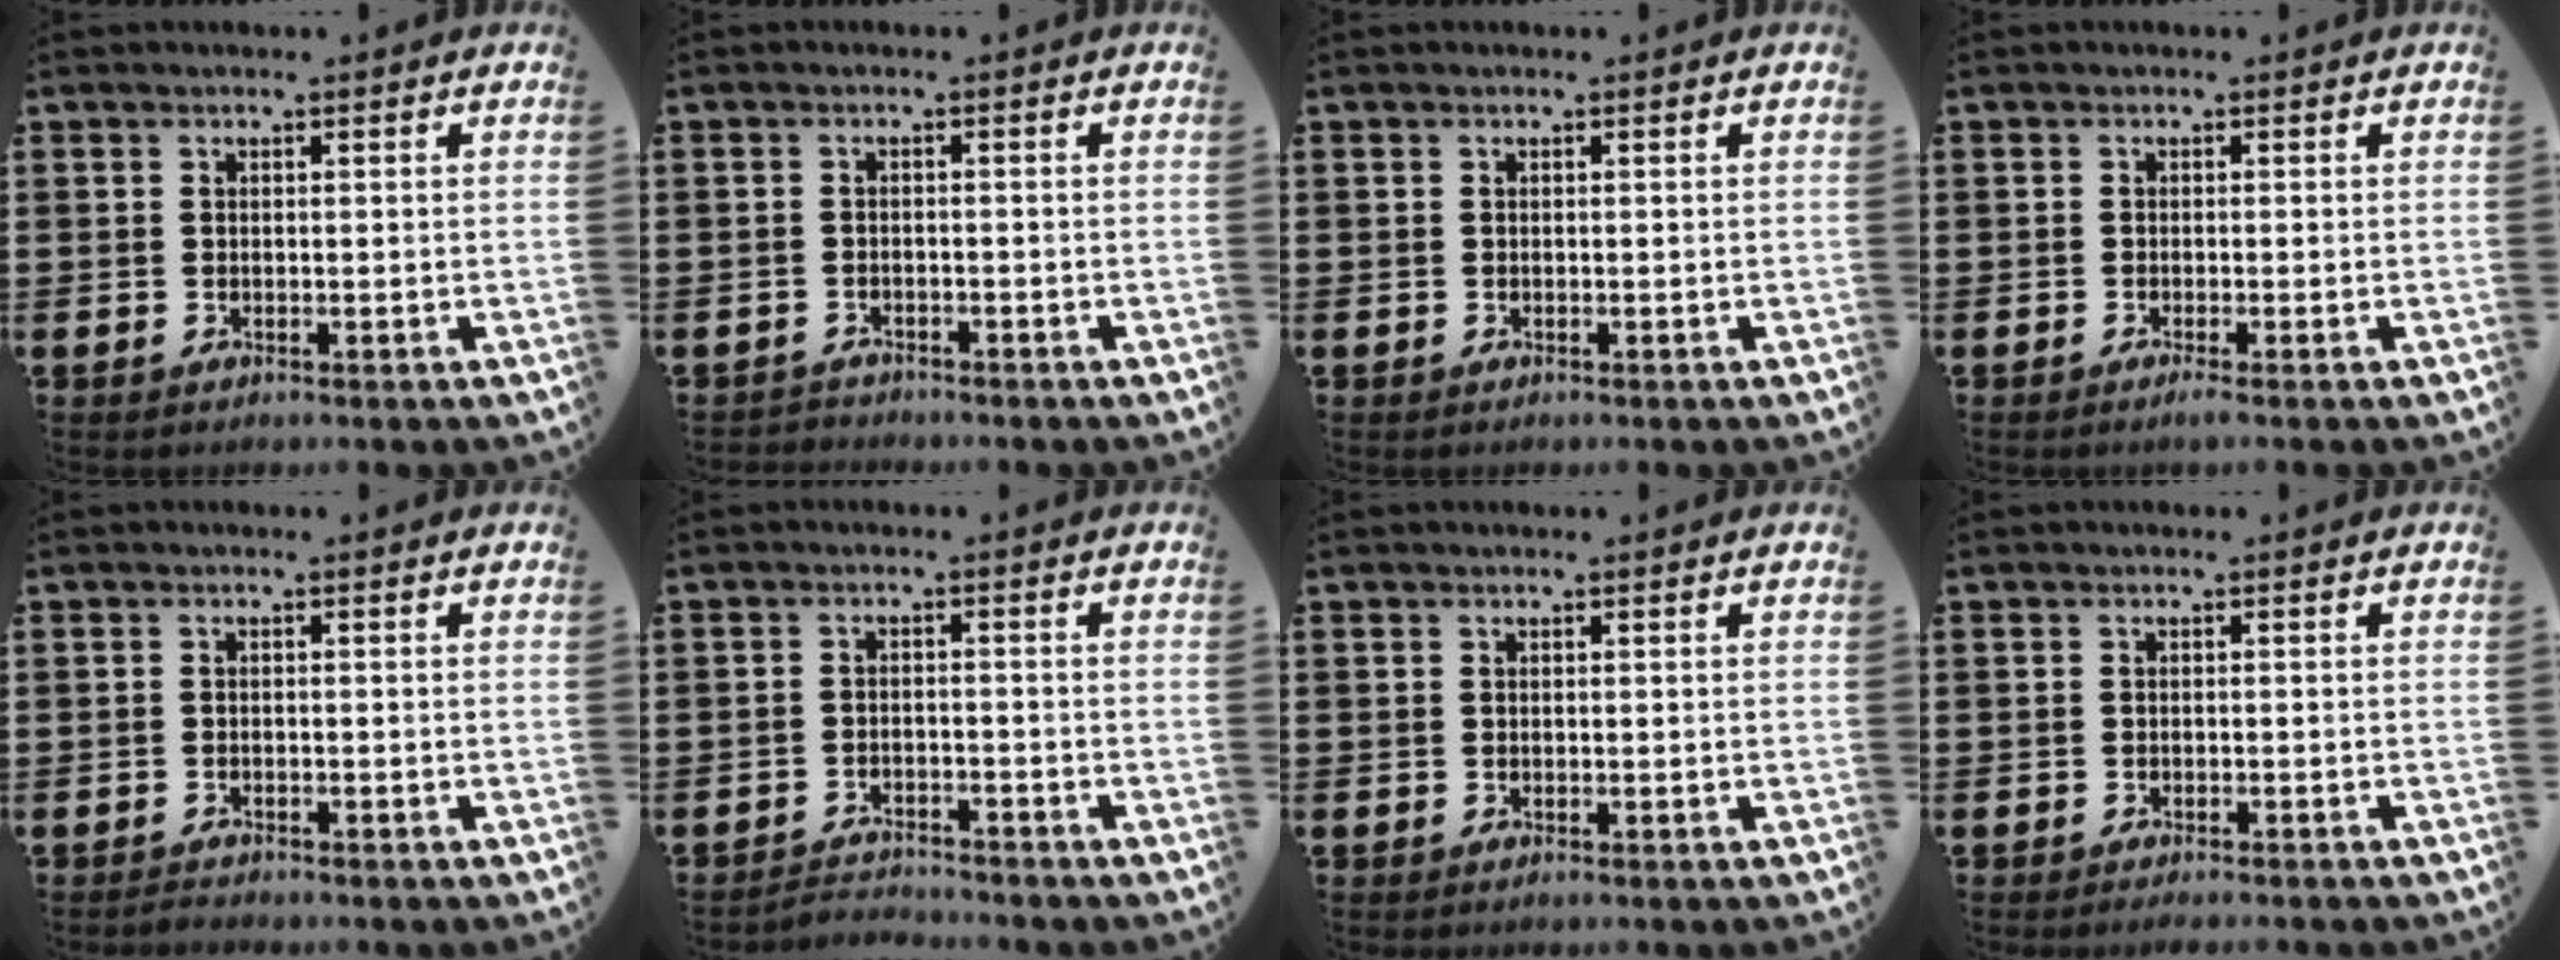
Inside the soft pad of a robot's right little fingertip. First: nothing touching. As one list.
[{"total": 1.2, "force": [-1.1, 0.2, -0.2], "torque": [0.001, 0.004, -0.026]}, {"total": 0.0}, {"total": 0.9, "force": [-0.5, 0.0, 0.8], "torque": [-0.012, -0.003, -0.008]}, {"total": 0.8, "force": [-0.8, 0.1, 0.0], "torque": [-0.003, -0.003, -0.016]}, {"total": 2.3, "force": [-2.3, 0.1, -0.3], "torque": [-0.002, 0.003, -0.050]}, {"total": 0.0}, {"total": 0.7, "force": [-0.7, 0.0, 0.3], "torque": [-0.005, -0.003, -0.013]}]